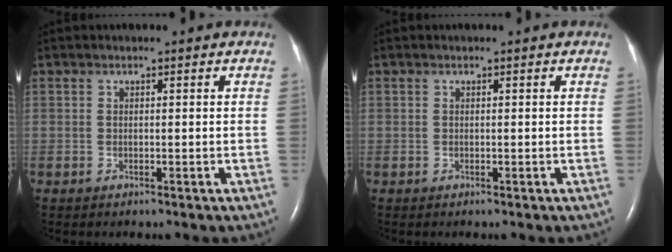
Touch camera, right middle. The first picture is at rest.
{"total": 0.0}